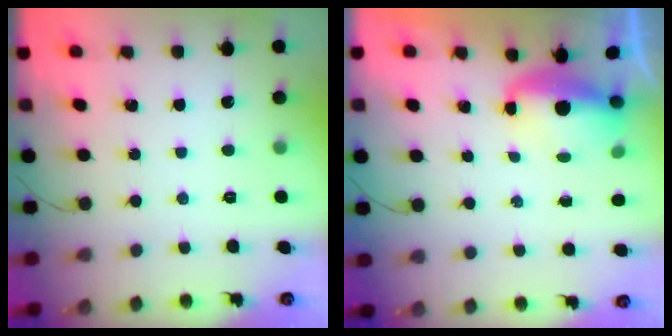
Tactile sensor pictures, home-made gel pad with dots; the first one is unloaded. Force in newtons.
{"total": 5.3, "press": 5.3, "slide": 0.6}